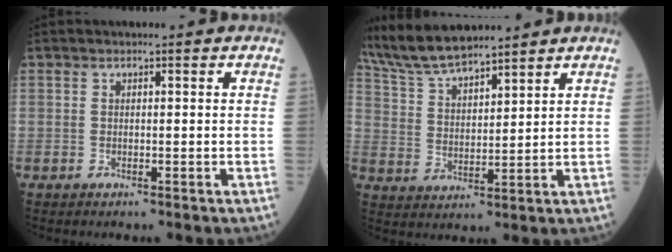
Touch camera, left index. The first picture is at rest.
{"total": 10.6, "force": [9.7, 1.1, 4.1], "torque": [-0.096, 0.017, 0.193]}